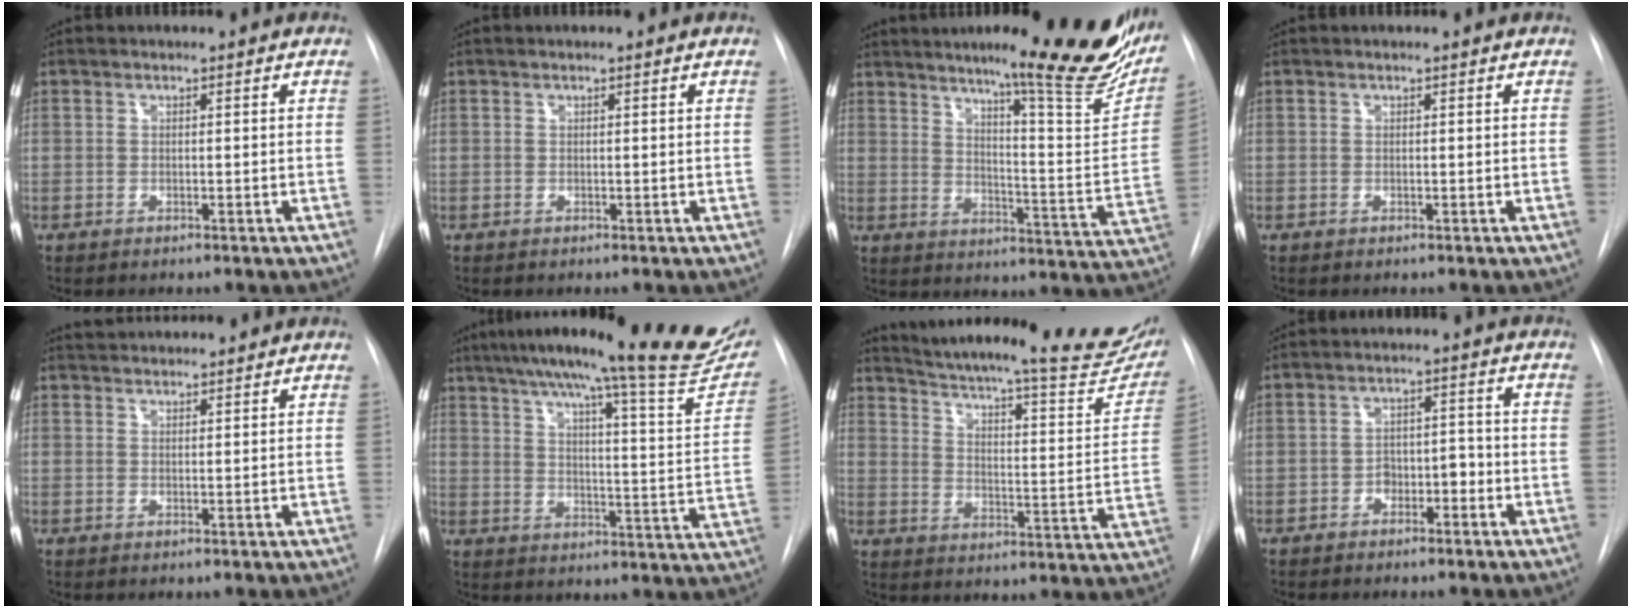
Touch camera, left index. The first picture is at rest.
{"total": 0.0}
{"total": 24.6, "force": [18.6, 2.0, 16.0], "torque": [-0.214, -0.062, 0.235]}
{"total": 0.0}
{"total": 6.9, "force": [6.7, 0.8, 1.8], "torque": [-0.029, 0.035, 0.091]}
{"total": 26.2, "force": [21.8, 1.8, 14.5], "torque": [-0.212, -0.048, 0.276]}
{"total": 30.7, "force": [26.4, 4.8, 15.0], "torque": [-0.233, -0.075, 0.328]}
{"total": 3.3, "force": [-1.7, 2.0, 2.0], "torque": [-0.024, 0.014, -0.027]}